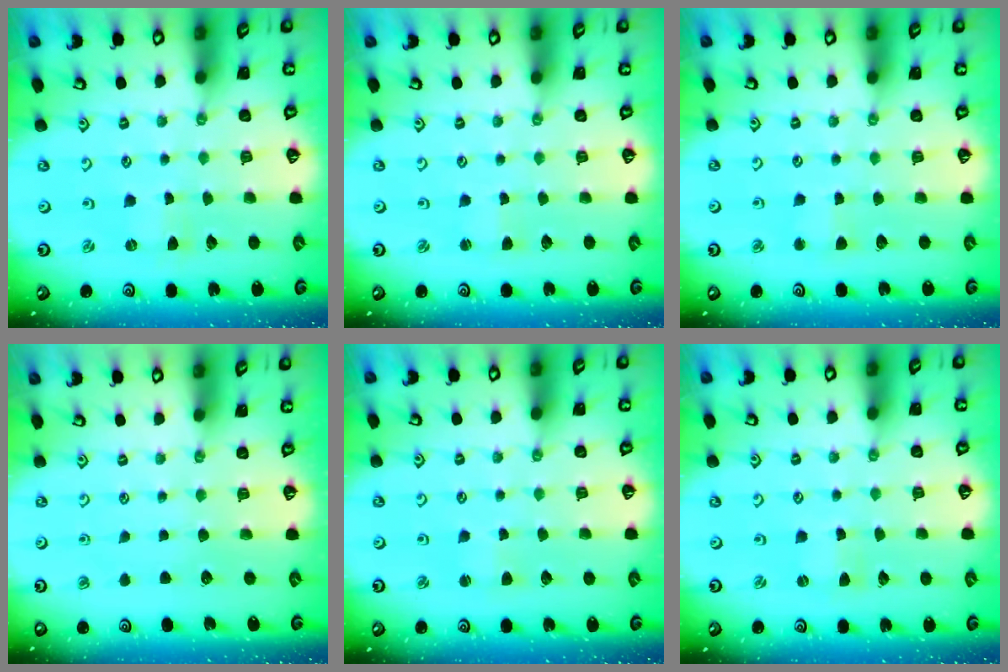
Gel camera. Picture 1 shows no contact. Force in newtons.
{"total": 1.6, "press": 1.6, "slide": 0.3}
{"total": 2.5, "press": 2.5, "slide": 0.3}
{"total": 0.0}
{"total": 1.2, "press": 1.1, "slide": 0.1}
{"total": 0.0}